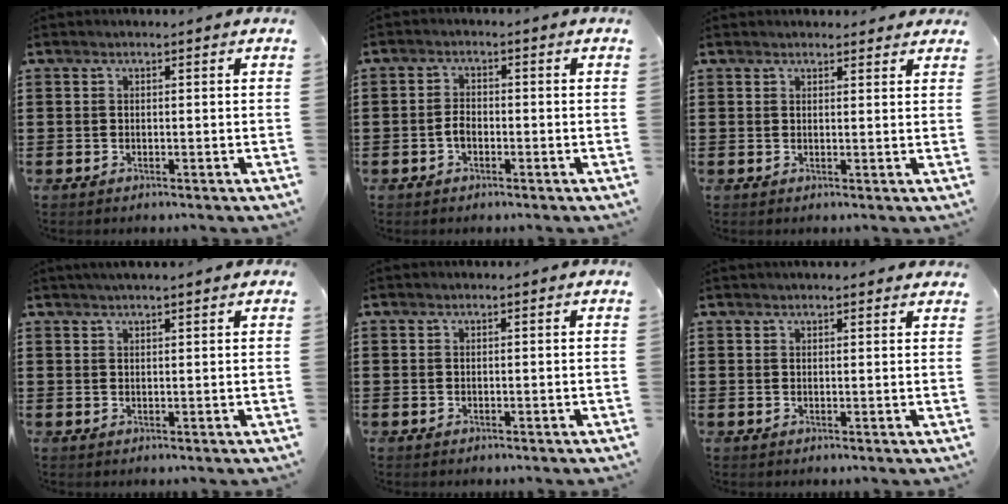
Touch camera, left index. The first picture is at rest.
{"total": 2.2, "force": [-0.8, 1.3, 1.7], "torque": [-0.050, -0.002, -0.021]}
{"total": 1.5, "force": [1.4, 0.4, 0.0], "torque": [-0.005, 0.004, 0.029]}
{"total": 1.8, "force": [1.6, 0.2, 0.7], "torque": [-0.017, 0.006, 0.030]}
{"total": 0.0}
{"total": 1.6, "force": [1.6, 0.2, 0.2], "torque": [-0.007, 0.004, 0.030]}